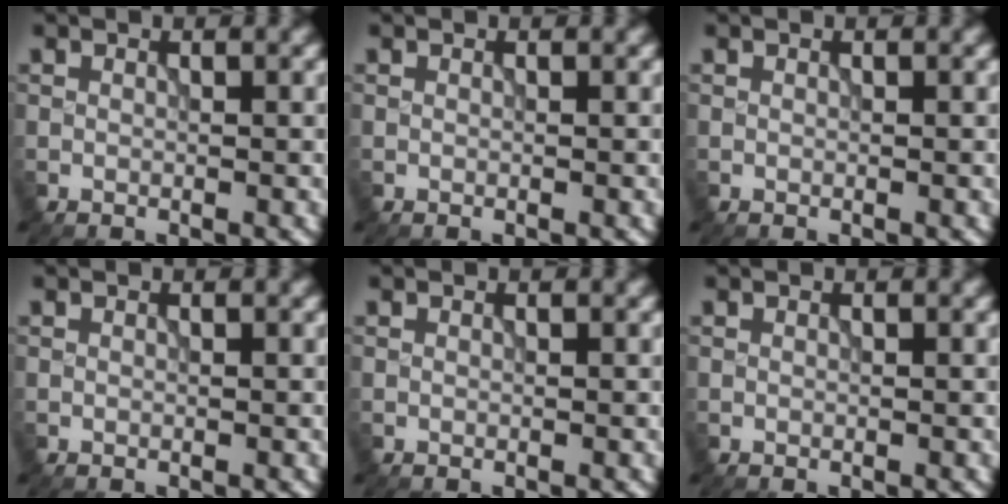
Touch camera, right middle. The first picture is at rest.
{"total": 0.0}
{"total": 0.0}
{"total": 0.0}
{"total": 0.0}
{"total": 0.0}